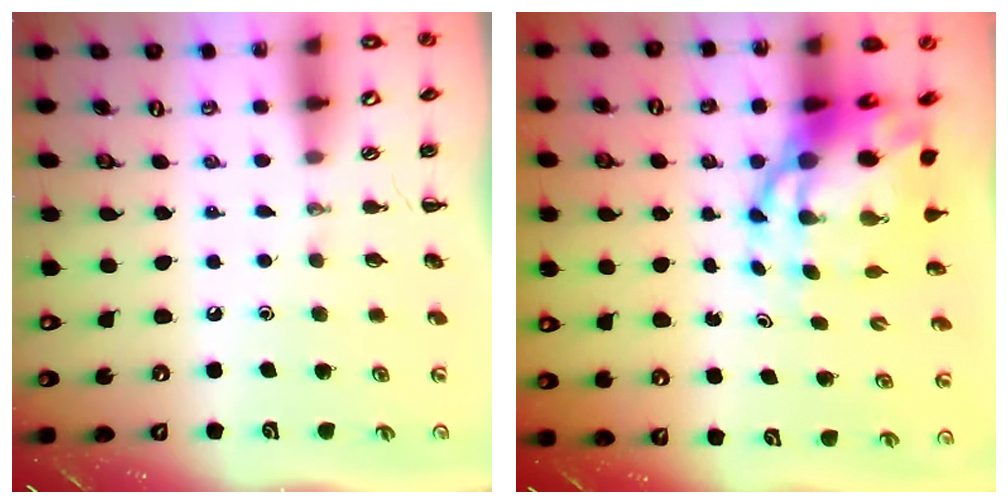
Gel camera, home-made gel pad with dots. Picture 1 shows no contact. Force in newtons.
{"total": 12.1, "press": 11.6, "slide": 3.3}